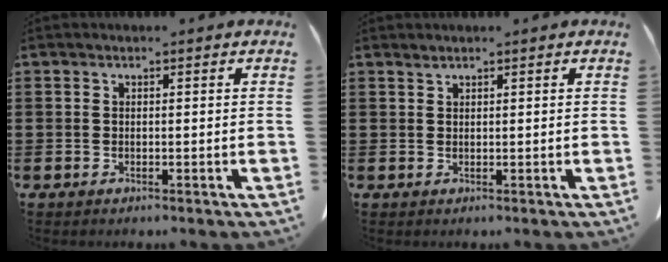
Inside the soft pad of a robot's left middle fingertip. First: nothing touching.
{"total": 0.7, "force": [0.7, 0.0, 0.3], "torque": [-0.007, -0.003, 0.014]}